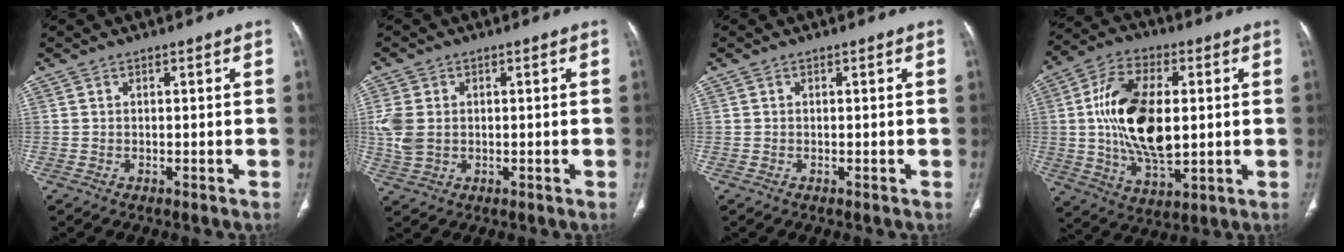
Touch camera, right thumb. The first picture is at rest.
{"total": 5.8, "force": [0.5, 4.2, 3.9], "torque": [-0.097, 0.004, 0.016]}
{"total": 0.0}
{"total": 18.1, "force": [1.4, 9.7, 15.2], "torque": [-0.273, -0.004, 0.030]}